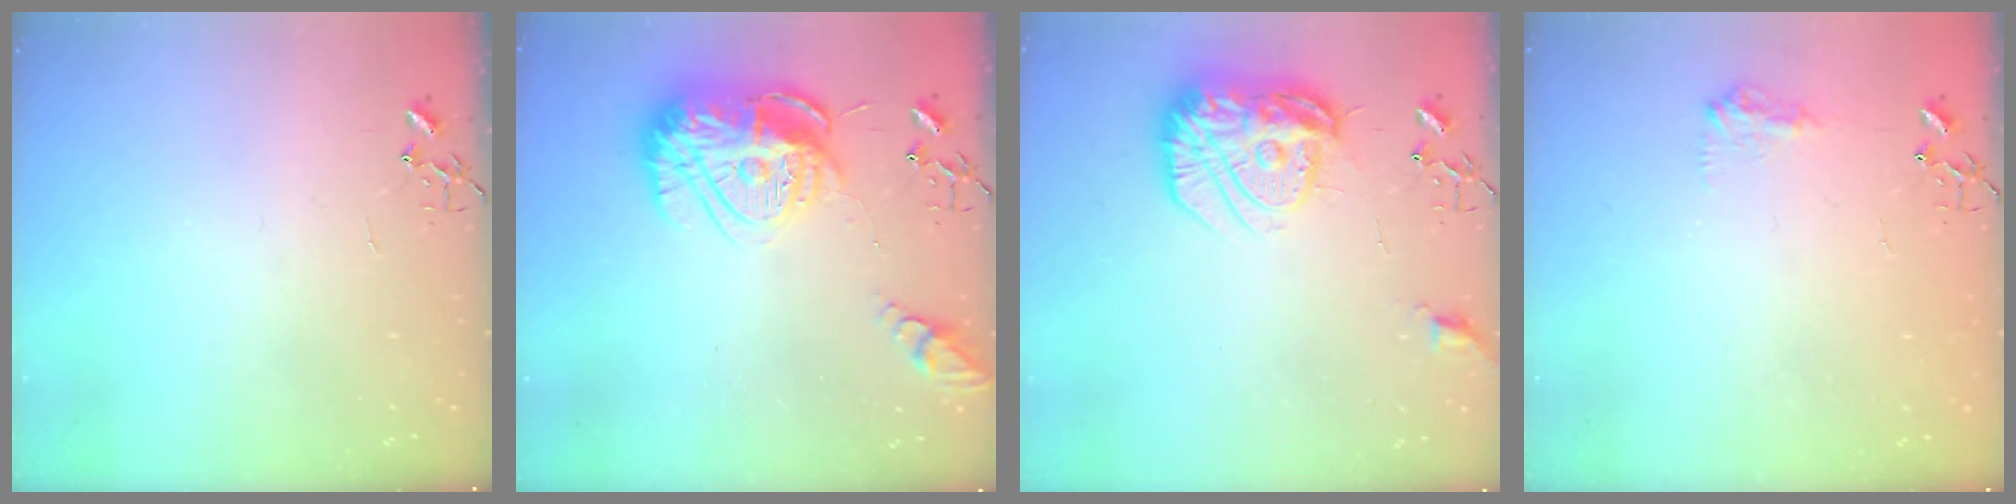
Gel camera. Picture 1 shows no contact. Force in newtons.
{"total": 18.0, "press": 17.9, "slide": 1.8}
{"total": 17.7, "press": 17.6, "slide": 1.4}
{"total": 7.9, "press": 7.9, "slide": 0.3}